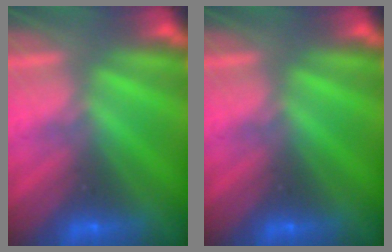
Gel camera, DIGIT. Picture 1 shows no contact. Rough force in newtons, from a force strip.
{"total": 0.0}